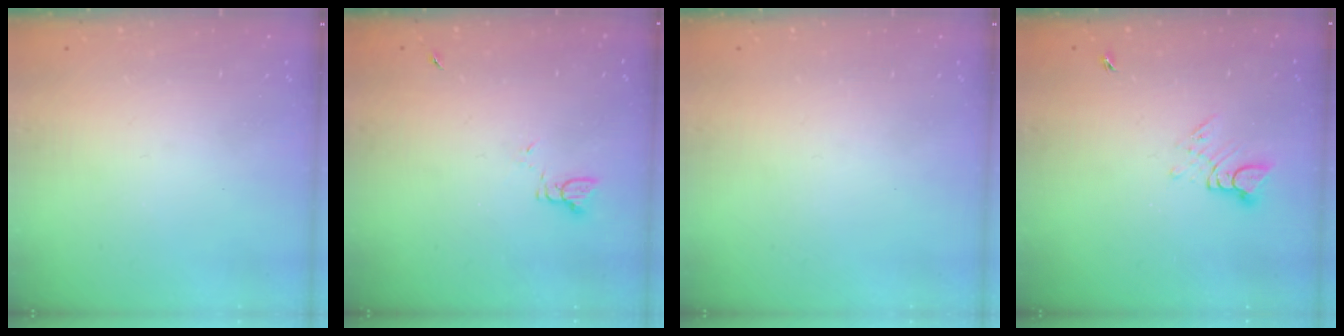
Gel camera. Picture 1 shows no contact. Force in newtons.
{"total": 1.7, "press": 1.7, "slide": 0.2}
{"total": 0.0}
{"total": 3.5, "press": 3.5, "slide": 0.4}